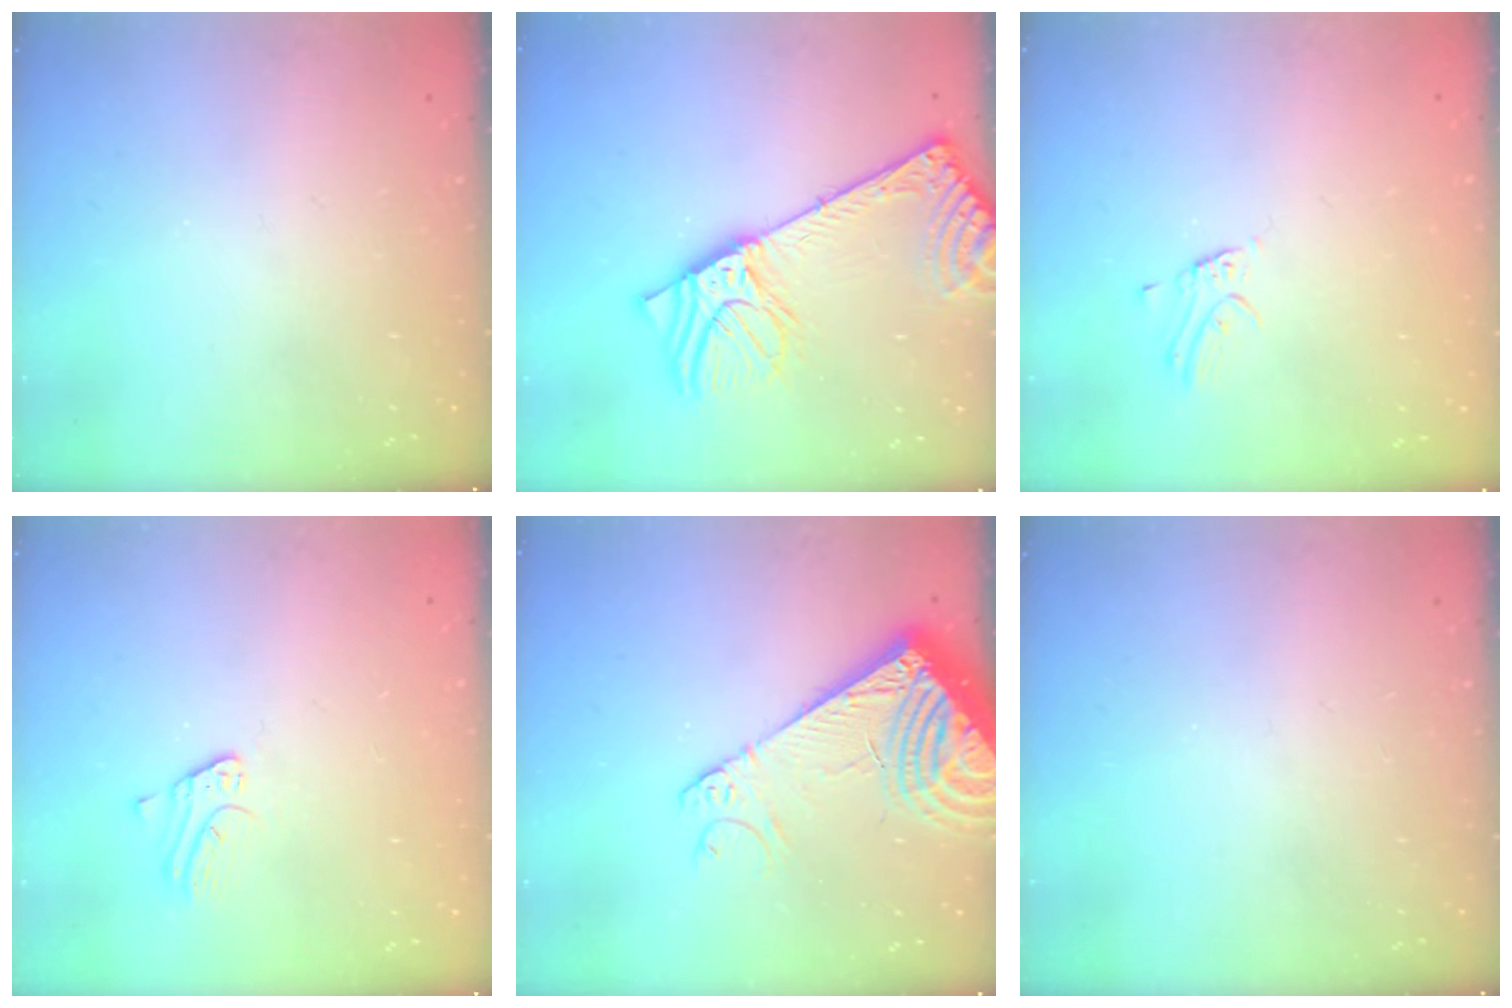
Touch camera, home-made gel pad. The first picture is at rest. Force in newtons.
{"total": 14.7, "press": 14.3, "slide": 3.6}
{"total": 1.6, "press": 1.6, "slide": 0.1}
{"total": 3.0, "press": 3.0, "slide": 0.3}
{"total": 15.6, "press": 15.3, "slide": 2.8}
{"total": 0.0}